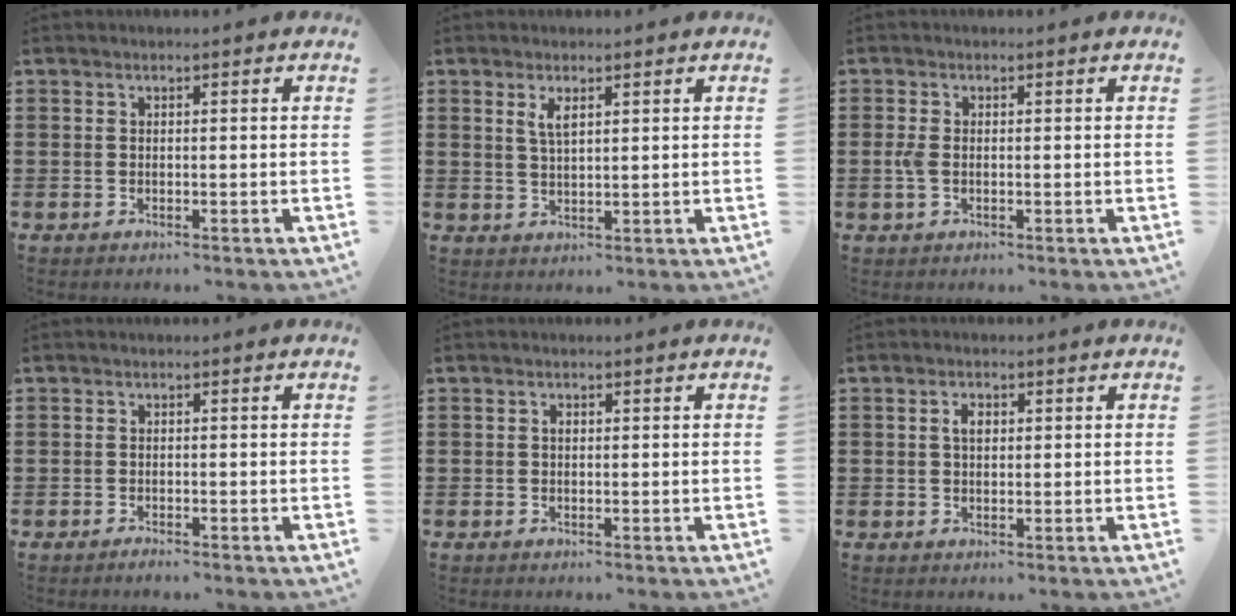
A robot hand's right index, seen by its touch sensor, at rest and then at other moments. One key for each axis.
{"total": 2.7, "fx": 1.3, "fy": 0.9, "fz": 2.1, "tx": -0.045, "ty": 0.005, "tz": 0.022}
{"total": 2.2, "fx": -0.2, "fy": 1.2, "fz": 1.8, "tx": -0.051, "ty": -0.002, "tz": -0.010}
{"total": 0.8, "fx": -0.8, "fy": 0.1, "fz": 0.1, "tx": -0.004, "ty": -0.002, "tz": -0.016}
{"total": 0.7, "fx": 0.1, "fy": 0.4, "fz": 0.5, "tx": -0.012, "ty": -0.001, "tz": 0.001}
{"total": 2.2, "fx": 0.5, "fy": 1.2, "fz": 1.8, "tx": -0.038, "ty": 0.009, "tz": 0.007}